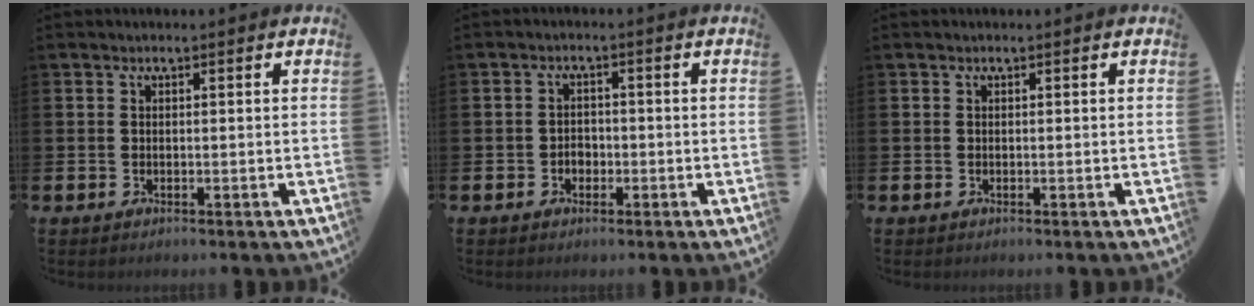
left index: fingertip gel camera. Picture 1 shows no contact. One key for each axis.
{"total": 1.9, "fx": -0.7, "fy": 1.6, "fz": 0.8, "tx": -0.003, "ty": -0.002, "tz": -0.019}
{"total": 0.0}